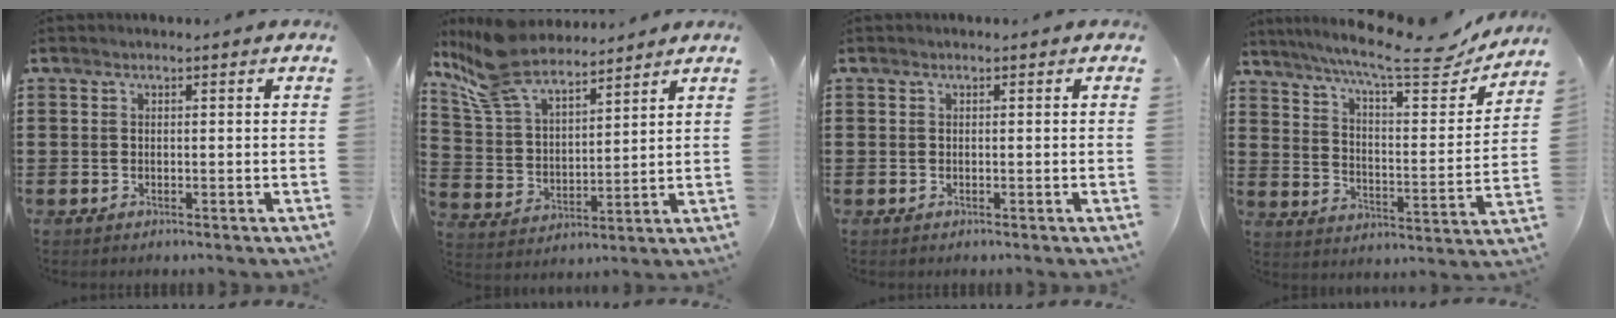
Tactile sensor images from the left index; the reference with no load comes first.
{"total": 10.0, "force": [8.7, 3.0, 3.9], "torque": [-0.110, -0.030, 0.165]}
{"total": 0.0}
{"total": 11.3, "force": [9.5, 0.8, 6.1], "torque": [-0.129, -0.060, 0.154]}